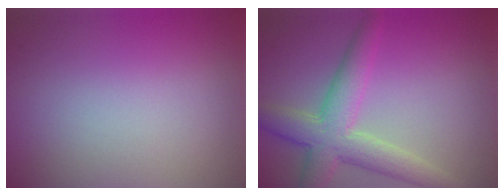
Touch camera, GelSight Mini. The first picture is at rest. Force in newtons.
{"total": 5.4, "press": 5.4, "slide": 0.1}